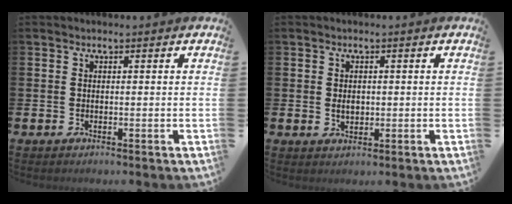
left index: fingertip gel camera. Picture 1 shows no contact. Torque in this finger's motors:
{"motor_torque": [0.49, 0.01, 0.02, 0.04]}